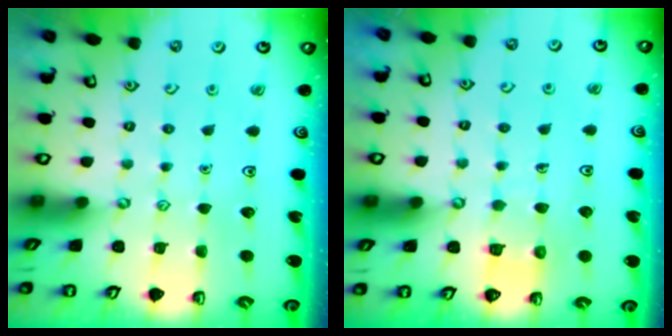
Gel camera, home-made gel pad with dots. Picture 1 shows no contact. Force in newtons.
{"total": 5.9, "press": 5.9, "slide": 0.6}